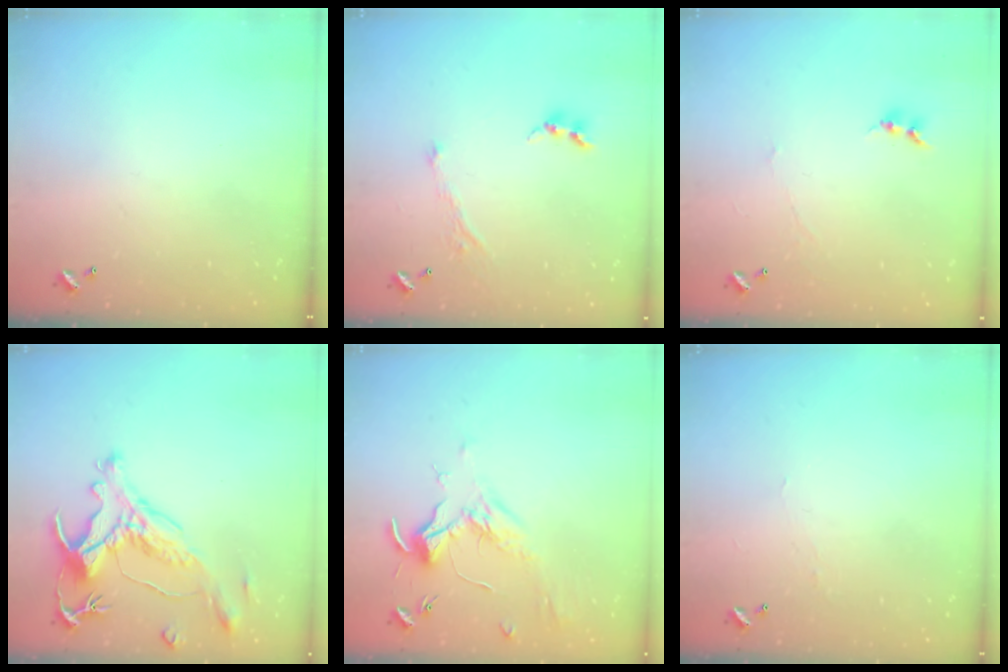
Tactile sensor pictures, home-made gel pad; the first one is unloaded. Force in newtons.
{"total": 2.9, "press": 2.8, "slide": 0.4}
{"total": 0.6, "press": 0.3, "slide": 0.5}
{"total": 1.9, "press": 1.4, "slide": 1.2}
{"total": 1.9, "press": 1.7, "slide": 0.8}
{"total": 1.2, "press": 1.1, "slide": 0.3}